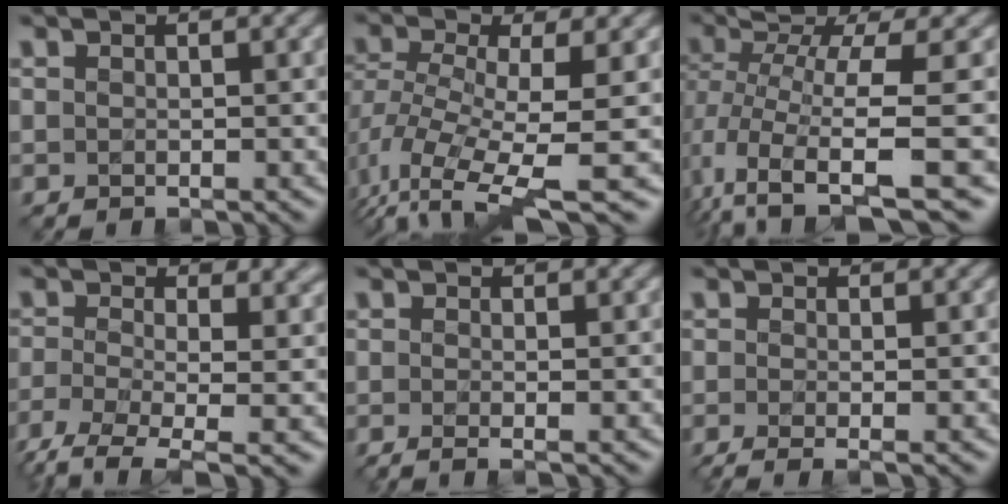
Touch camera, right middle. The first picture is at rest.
{"total": 8.0, "force": [-3.0, 2.8, 6.9], "torque": [-0.134, -0.016, -0.059]}
{"total": 8.6, "force": [-1.3, 2.8, 8.0], "torque": [-0.153, -0.021, -0.005]}
{"total": 8.5, "force": [-3.2, 3.8, 6.9], "torque": [-0.143, -0.022, -0.060]}
{"total": 2.4, "force": [-0.6, 1.0, 2.1], "torque": [-0.021, -0.008, -0.017]}
{"total": 3.3, "force": [-0.9, 1.3, 2.9], "torque": [-0.038, -0.013, -0.023]}